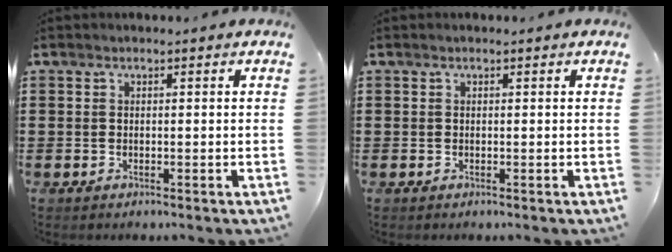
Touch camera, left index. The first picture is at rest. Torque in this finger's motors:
{"motor_torque": [0.20, 0.18, -0.19, 0.01]}